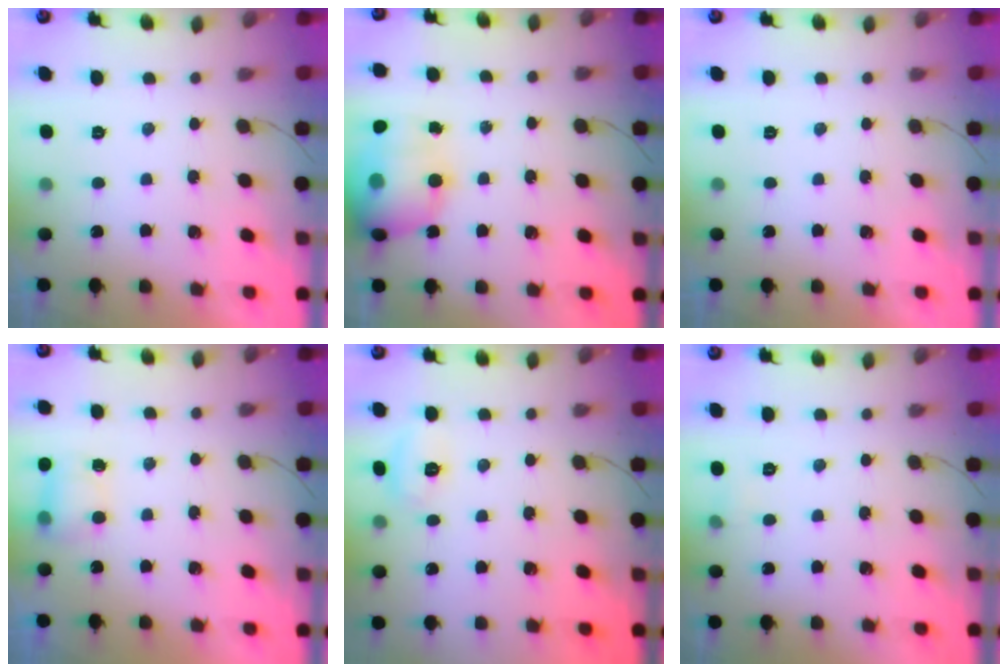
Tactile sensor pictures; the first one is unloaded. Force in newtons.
{"total": 19.6, "press": 19.0, "slide": 4.5}
{"total": 0.0}
{"total": 4.6, "press": 4.5, "slide": 0.8}
{"total": 5.1, "press": 4.9, "slide": 1.3}
{"total": 7.0, "press": 2.6, "slide": 6.5}